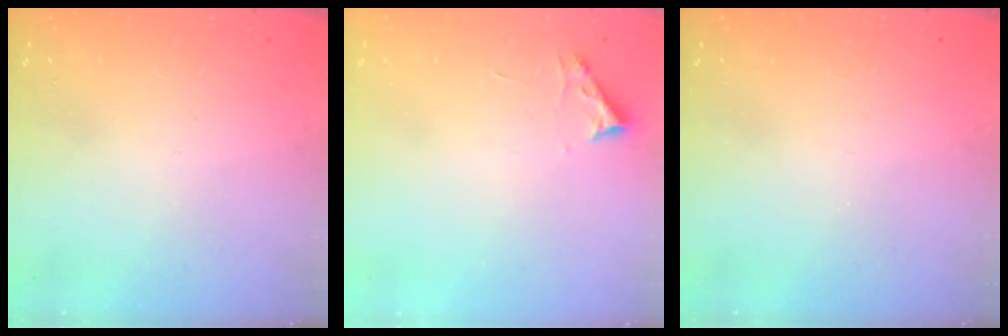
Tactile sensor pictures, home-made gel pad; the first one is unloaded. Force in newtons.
{"total": 2.7, "press": 2.7, "slide": 0.3}
{"total": 0.0}